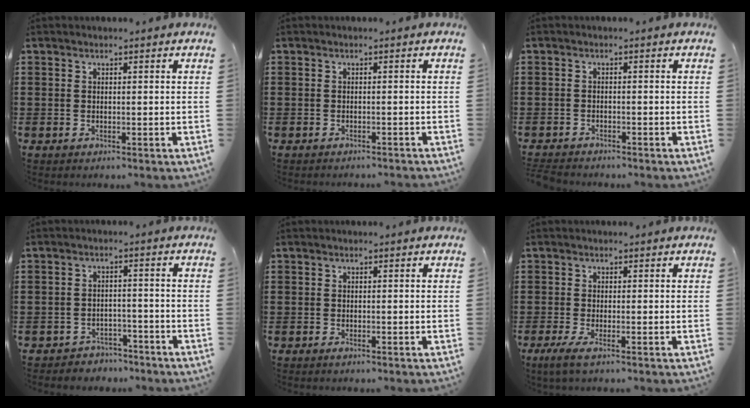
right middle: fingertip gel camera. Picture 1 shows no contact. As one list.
[{"total": 0.7, "force": [-0.7, -0.1, 0.1], "torque": [-0.004, -0.001, -0.014]}, {"total": 1.6, "force": [-1.6, 0.1, 0.3], "torque": [-0.008, -0.001, -0.033]}, {"total": 2.7, "force": [-2.7, 0.5, -0.3], "torque": [-0.004, 0.002, -0.060]}, {"total": 0.0}, {"total": 1.7, "force": [-0.4, 0.0, 1.6], "torque": [-0.037, -0.006, -0.009]}]